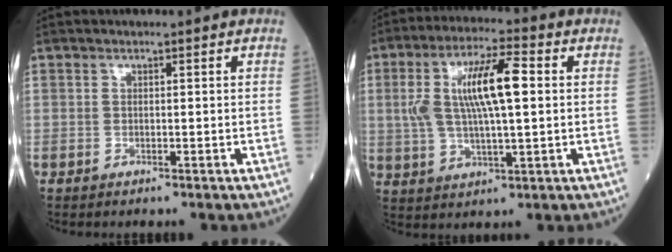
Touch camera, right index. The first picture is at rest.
{"total": 11.6, "force": [1.8, 2.7, 11.1], "torque": [-0.222, 0.022, 0.033]}